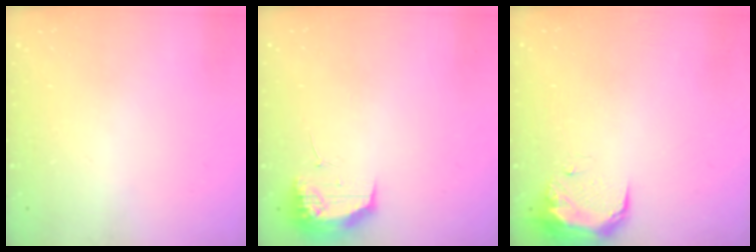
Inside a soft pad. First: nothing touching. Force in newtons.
{"total": 9.7, "press": 9.7, "slide": 0.9}
{"total": 8.8, "press": 8.7, "slide": 1.2}